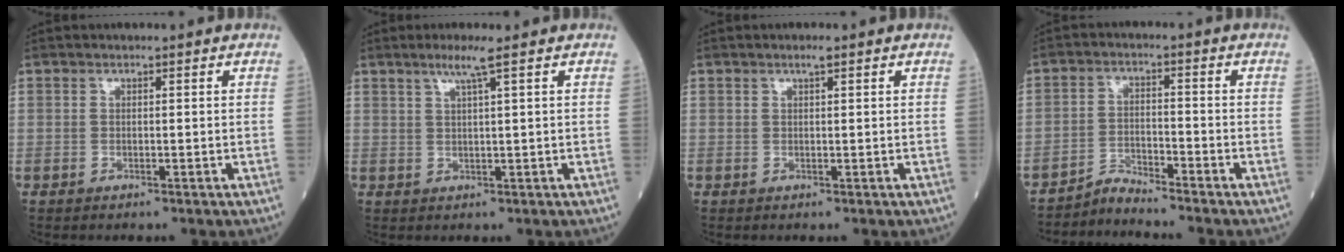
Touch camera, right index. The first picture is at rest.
{"total": 3.1, "force": [1.8, -0.7, 2.4], "torque": [-0.052, -0.001, 0.038]}
{"total": 0.9, "force": [0.6, 0.1, 0.7], "torque": [-0.013, -0.001, 0.010]}
{"total": 3.6, "force": [-3.5, -0.8, -0.5], "torque": [0.008, -0.014, -0.065]}